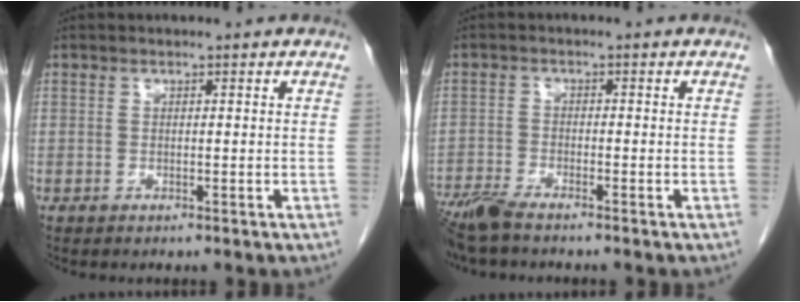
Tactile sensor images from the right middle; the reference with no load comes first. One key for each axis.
{"total": 5.1, "fx": -4.3, "fy": 0.5, "fz": 2.6, "tx": -0.052, "ty": -0.016, "tz": -0.085}